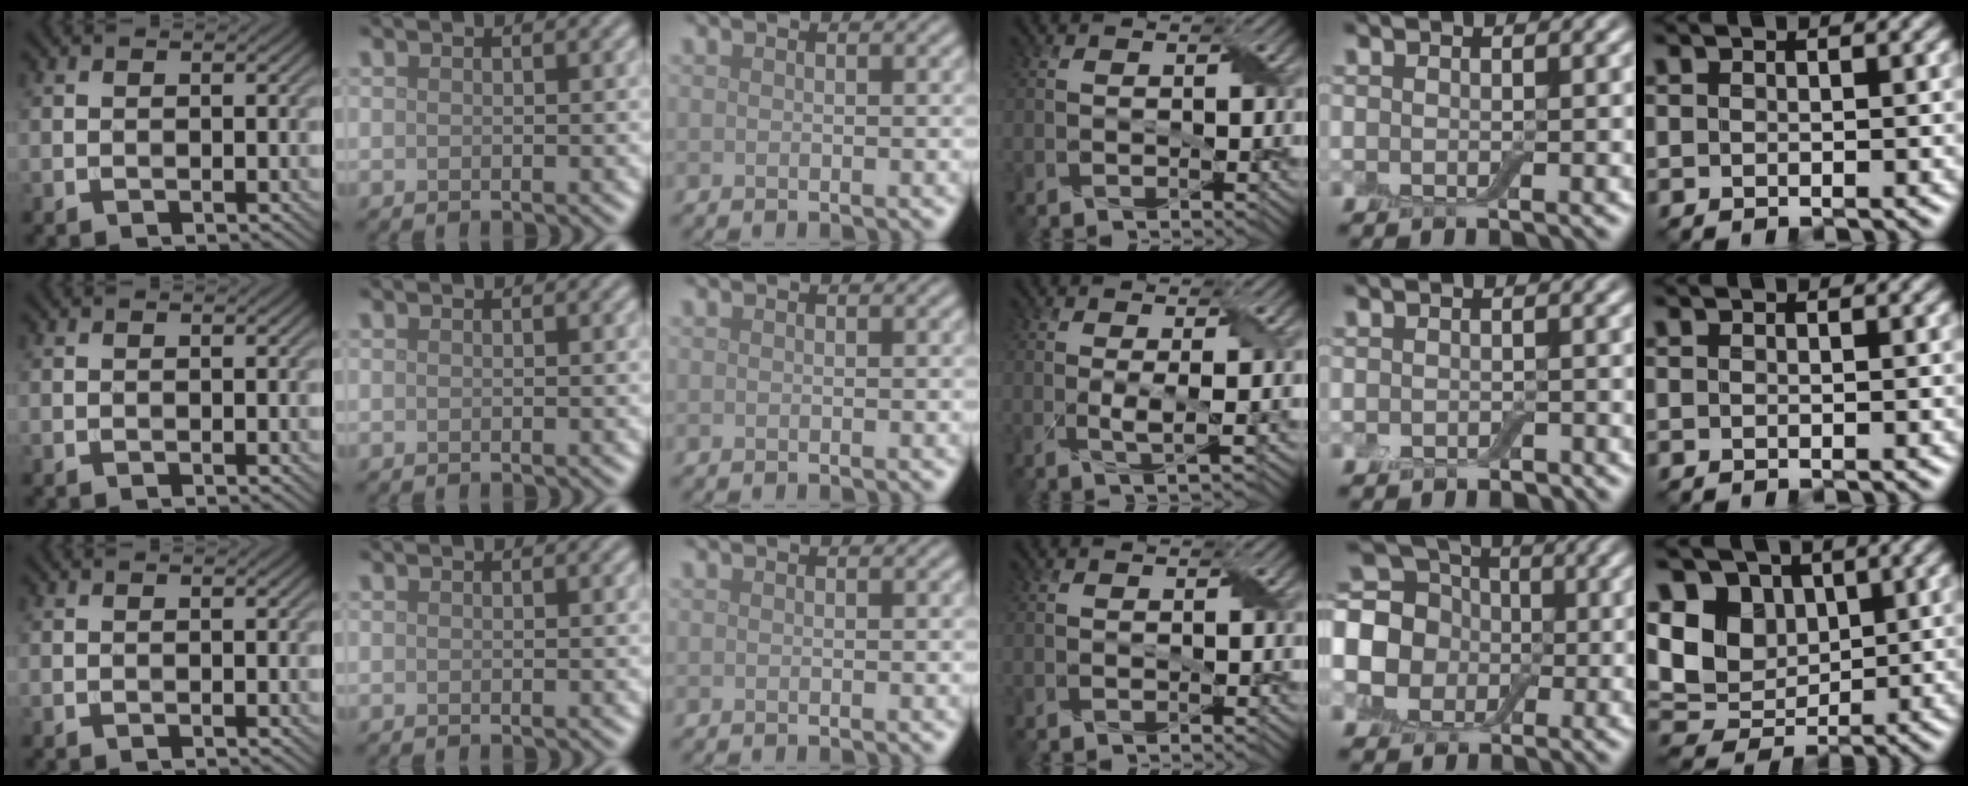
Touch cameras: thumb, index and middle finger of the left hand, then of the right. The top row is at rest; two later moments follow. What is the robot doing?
{"motion": "fold", "object": "aluminum foil"}